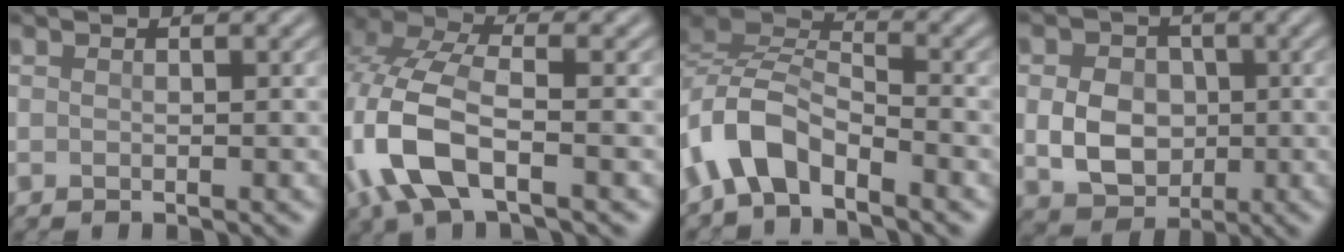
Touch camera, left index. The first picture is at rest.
{"total": 8.7, "force": [-2.9, 4.1, 7.1], "torque": [-0.175, 0.006, -0.072]}
{"total": 5.1, "force": [-3.3, 2.5, 3.0], "torque": [-0.054, 0.009, -0.076]}
{"total": 4.8, "force": [0.0, 4.0, 2.6], "torque": [-0.046, 0.004, 0.001]}